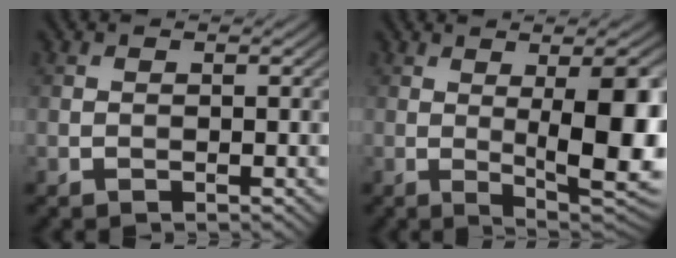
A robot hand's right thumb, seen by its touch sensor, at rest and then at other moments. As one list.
[{"total": 13.4, "force": [0.5, 3.9, 12.8], "torque": [-0.153, 0.012, 0.003]}]